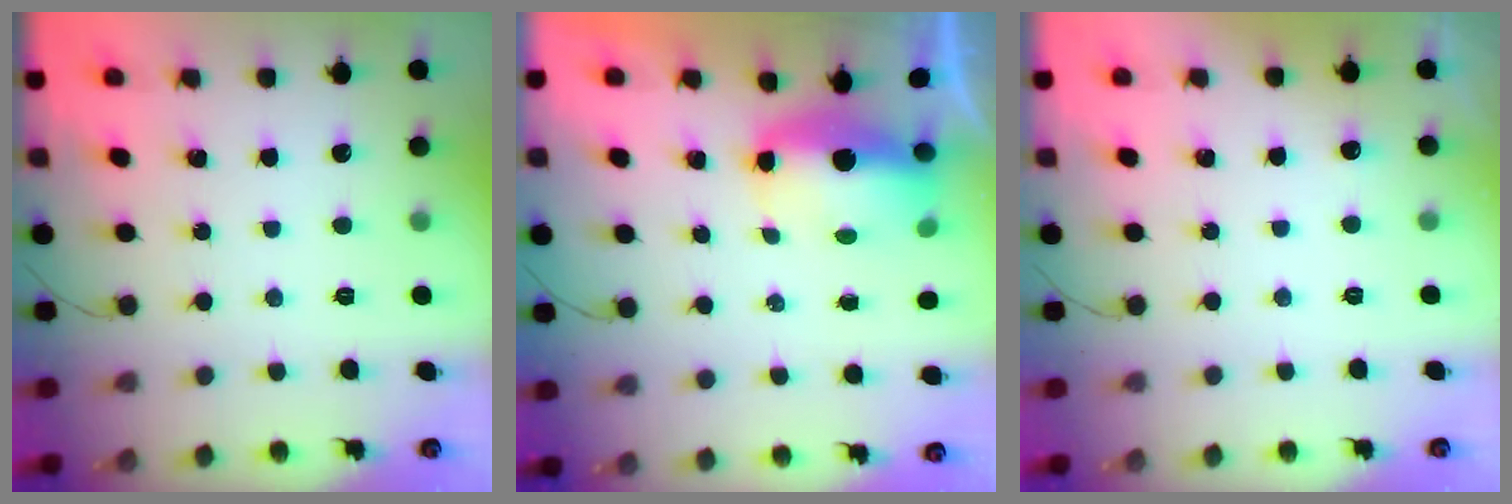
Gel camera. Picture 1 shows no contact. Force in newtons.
{"total": 8.4, "press": 7.2, "slide": 4.4}
{"total": 2.8, "press": 2.5, "slide": 1.2}